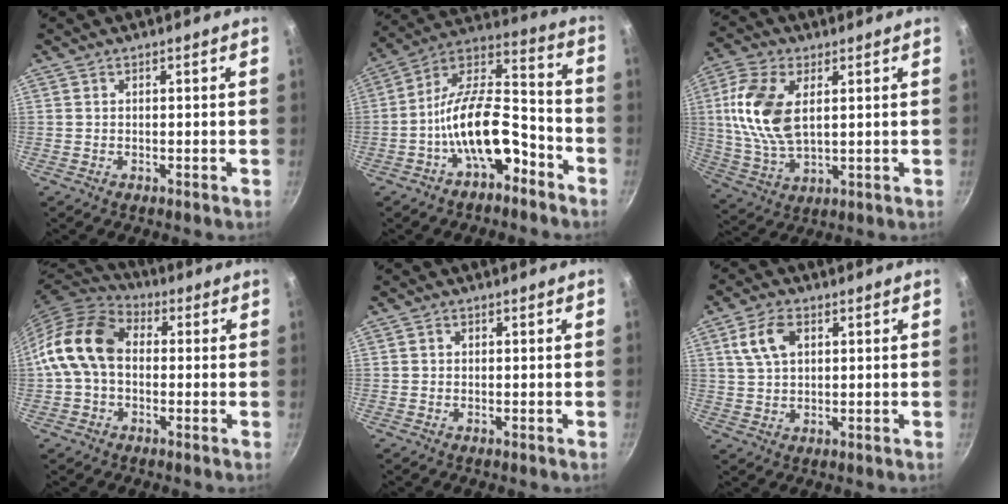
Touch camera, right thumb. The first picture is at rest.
{"total": 16.1, "force": [-7.0, 7.7, 12.2], "torque": [-0.177, 0.077, -0.126]}
{"total": 13.8, "force": [3.0, 7.5, 11.2], "torque": [-0.223, -0.005, 0.060]}
{"total": 13.4, "force": [0.2, 9.7, 9.3], "torque": [-0.146, 0.030, -0.017]}
{"total": 0.7, "force": [0.1, 0.7, 0.2], "torque": [-0.001, 0.002, 0.000]}
{"total": 7.1, "force": [2.5, 4.3, 5.0], "torque": [-0.089, 0.003, 0.045]}